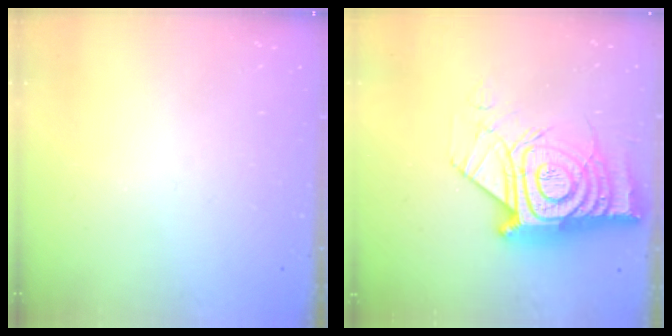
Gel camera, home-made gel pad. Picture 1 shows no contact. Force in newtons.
{"total": 22.0, "press": 21.9, "slide": 1.7}